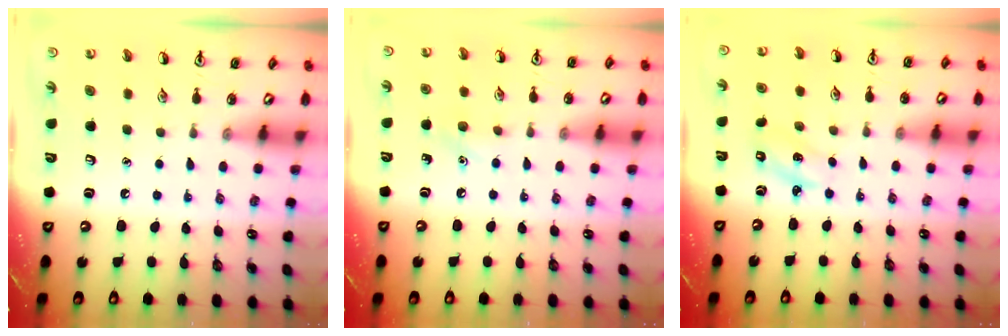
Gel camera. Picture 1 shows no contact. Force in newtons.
{"total": 5.8, "press": 5.5, "slide": 2.0}
{"total": 2.2, "press": 2.1, "slide": 0.7}